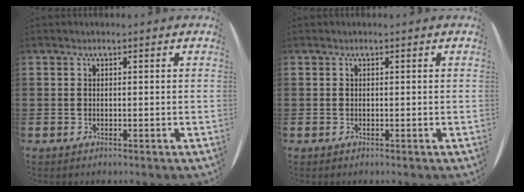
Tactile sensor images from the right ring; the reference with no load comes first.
{"total": 0.0}